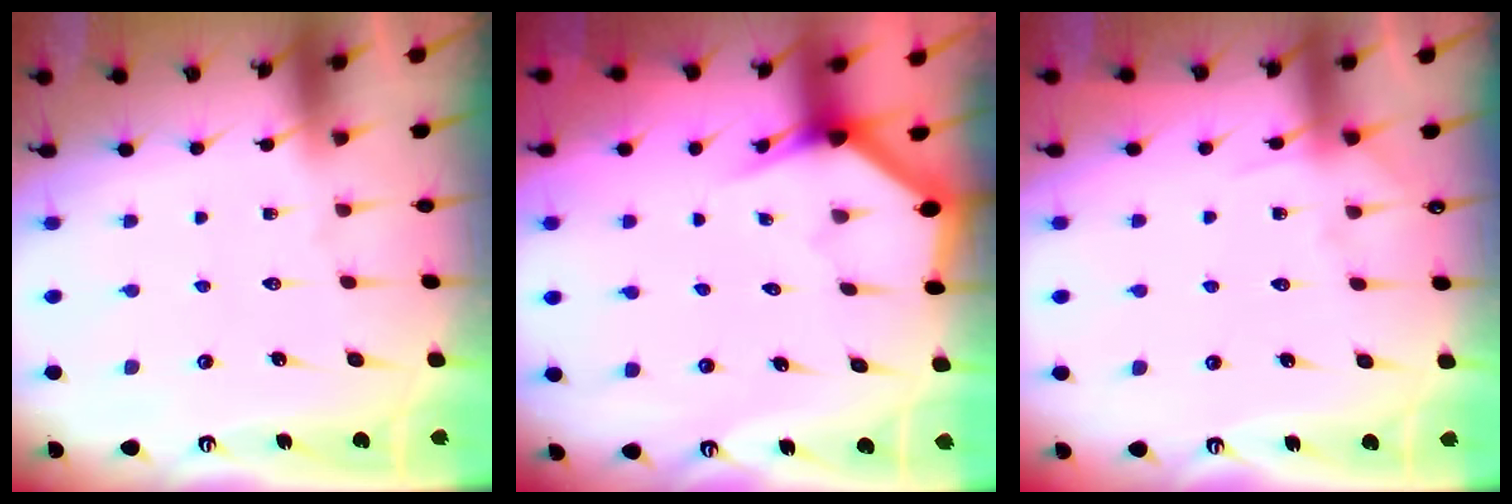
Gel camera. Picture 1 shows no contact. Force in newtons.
{"total": 2.9, "press": 2.9, "slide": 0.1}
{"total": 5.2, "press": 5.1, "slide": 0.7}